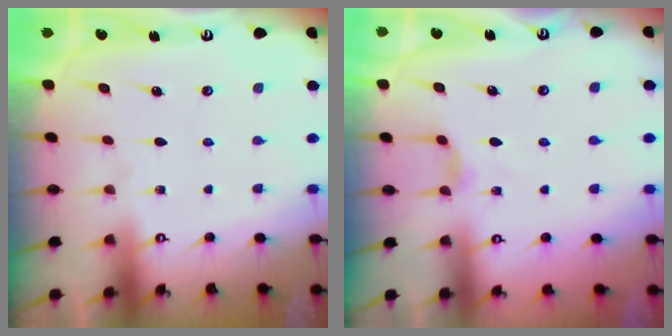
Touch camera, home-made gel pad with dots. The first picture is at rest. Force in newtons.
{"total": 2.7, "press": 2.6, "slide": 0.5}